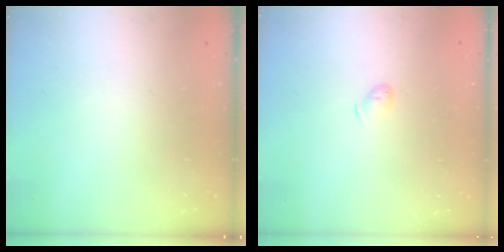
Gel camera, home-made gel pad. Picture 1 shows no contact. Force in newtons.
{"total": 5.1, "press": 5.0, "slide": 0.8}